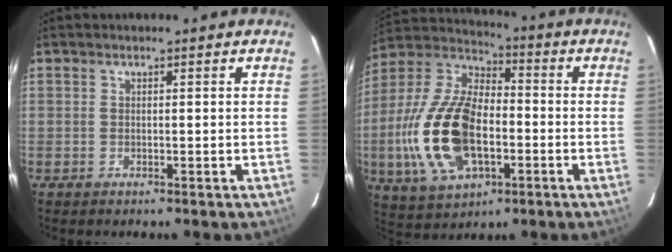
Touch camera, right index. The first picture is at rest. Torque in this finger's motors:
{"motor_torque": [2.14, 0.00, 1.05, 0.21]}